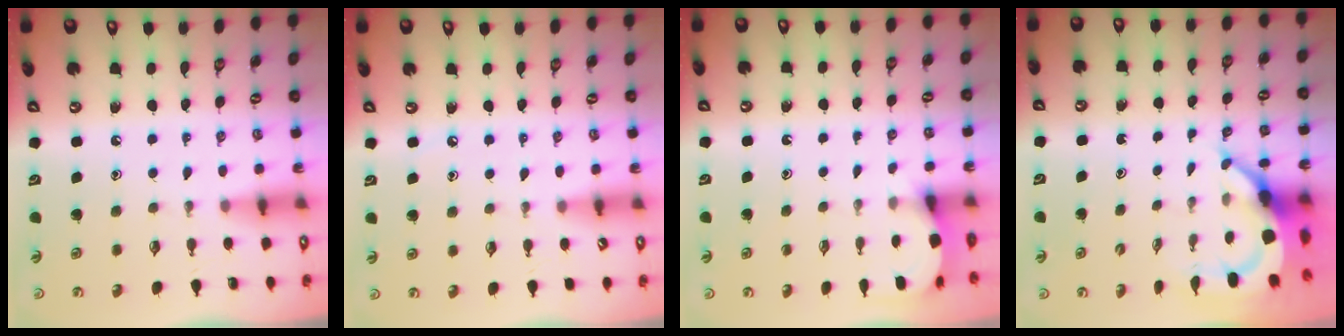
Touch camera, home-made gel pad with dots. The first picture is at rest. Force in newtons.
{"total": 3.0, "press": 3.0, "slide": 0.4}
{"total": 2.9, "press": 2.9, "slide": 0.3}
{"total": 6.4, "press": 6.4, "slide": 0.9}